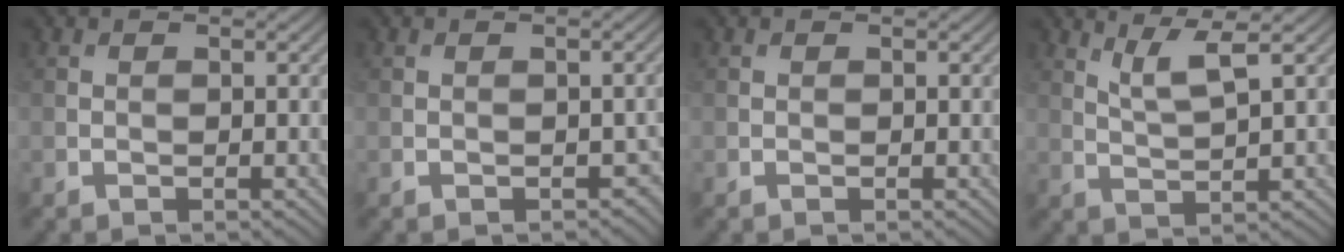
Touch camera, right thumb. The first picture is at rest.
{"total": 2.0, "force": [-0.7, 1.3, 1.3], "torque": [-0.019, -0.014, -0.004]}
{"total": 0.0}
{"total": 3.9, "force": [2.4, 0.4, 3.1], "torque": [-0.068, 0.000, 0.055]}